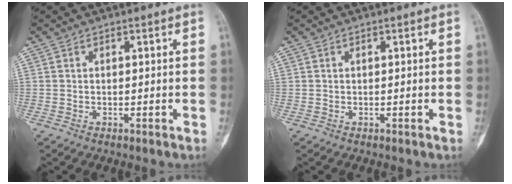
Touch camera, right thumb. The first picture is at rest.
{"total": 0.0}